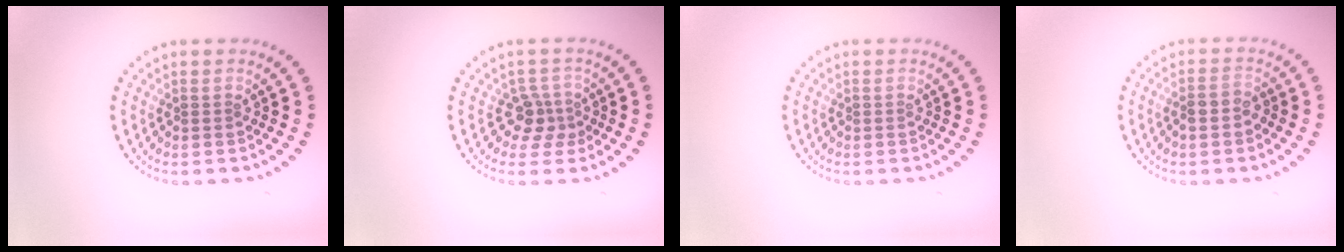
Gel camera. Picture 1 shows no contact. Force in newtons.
{"total": 2.3, "press": 1.8, "slide": 1.4}
{"total": 0.0}
{"total": 1.9, "press": 1.8, "slide": 0.7}